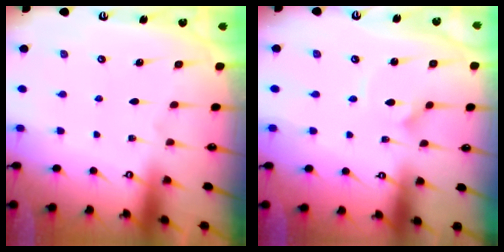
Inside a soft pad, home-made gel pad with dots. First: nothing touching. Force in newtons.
{"total": 2.9, "press": 2.9, "slide": 0.2}